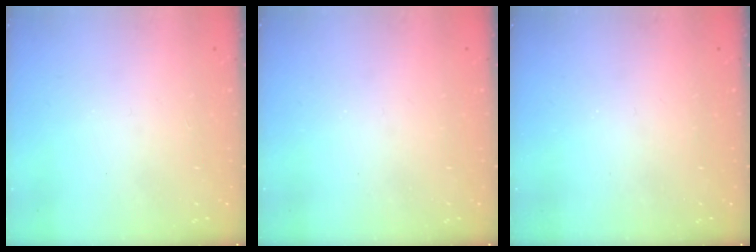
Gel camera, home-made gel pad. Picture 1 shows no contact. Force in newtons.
{"total": 0.0}
{"total": 0.0}